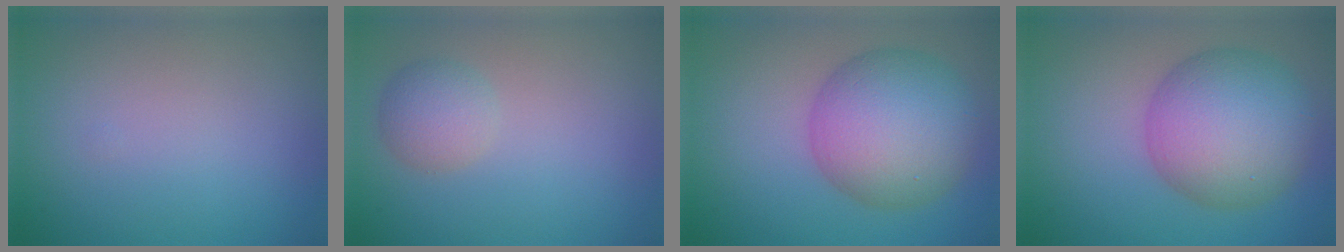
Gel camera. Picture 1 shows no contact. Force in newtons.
{"total": 2.4, "press": 2.4, "slide": 0.0}
{"total": 9.2, "press": 9.2, "slide": 0.2}
{"total": 9.2, "press": 9.2, "slide": 0.2}